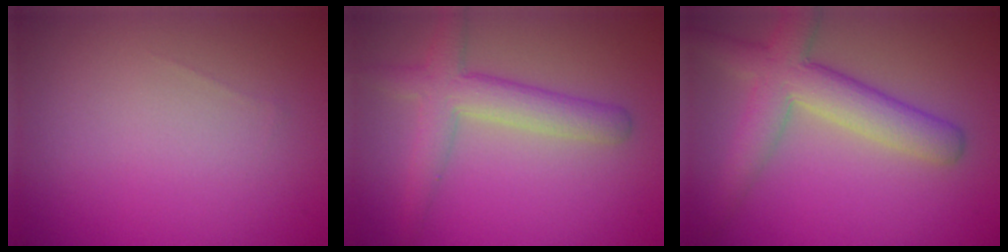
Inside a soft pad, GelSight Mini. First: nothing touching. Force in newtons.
{"total": 4.3, "press": 4.3, "slide": 0.2}
{"total": 6.1, "press": 6.1, "slide": 0.3}